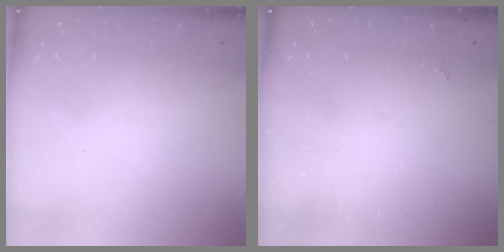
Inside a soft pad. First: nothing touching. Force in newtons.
{"total": 2.0, "press": 1.9, "slide": 0.5}